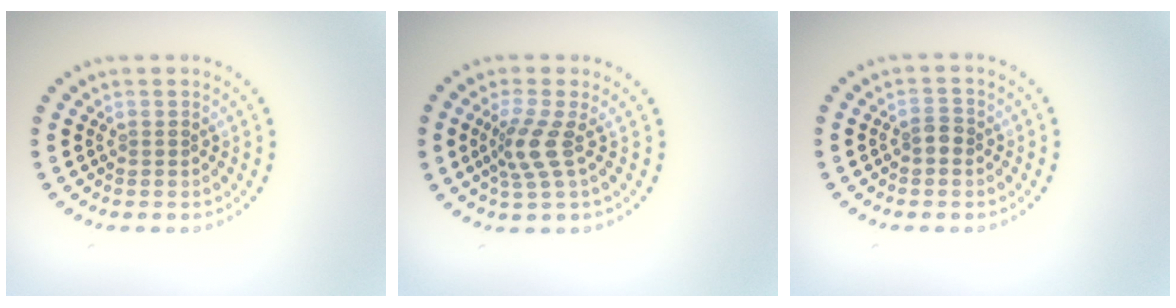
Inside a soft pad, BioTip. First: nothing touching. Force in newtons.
{"total": 2.9, "press": 2.1, "slide": 1.9}
{"total": 1.2, "press": 1.2, "slide": 0.3}